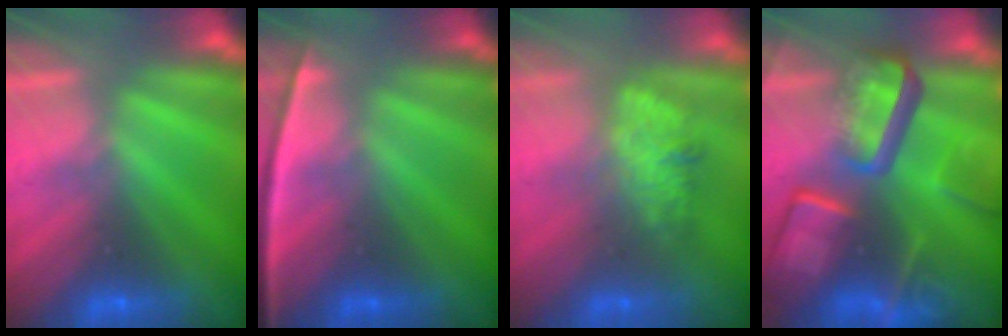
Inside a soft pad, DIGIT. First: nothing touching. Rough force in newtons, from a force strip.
{"total": 2.3}
{"total": 2.7}
{"total": 10.8}